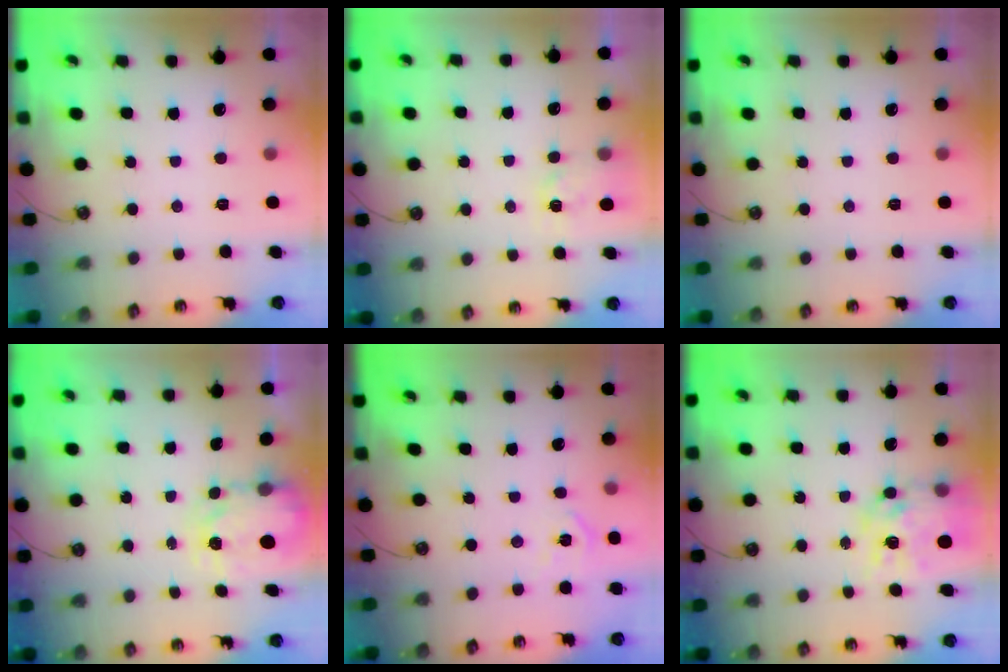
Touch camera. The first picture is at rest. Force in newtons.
{"total": 3.3, "press": 3.3, "slide": 0.5}
{"total": 0.0}
{"total": 4.5, "press": 4.5, "slide": 0.5}
{"total": 6.5, "press": 6.4, "slide": 0.7}
{"total": 15.1, "press": 15.0, "slide": 1.4}